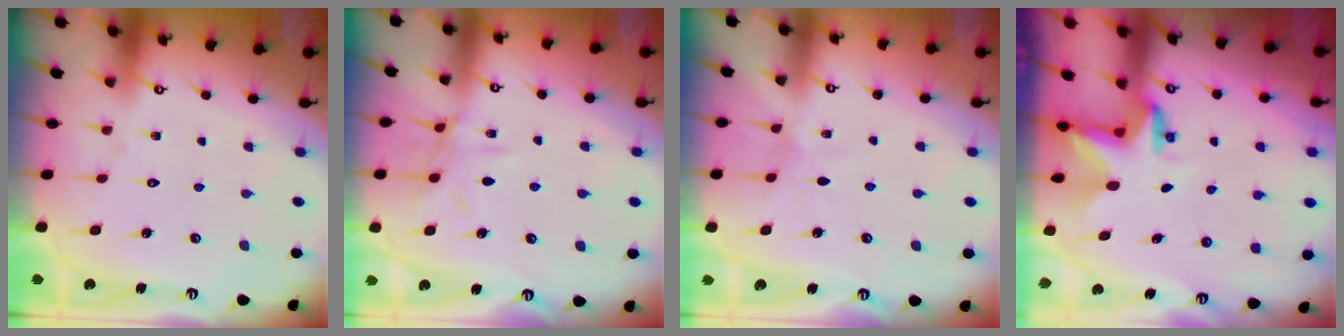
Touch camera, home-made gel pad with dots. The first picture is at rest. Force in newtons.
{"total": 8.2, "press": 8.1, "slide": 0.7}
{"total": 3.0, "press": 2.9, "slide": 0.4}
{"total": 2.9, "press": 2.9, "slide": 0.2}